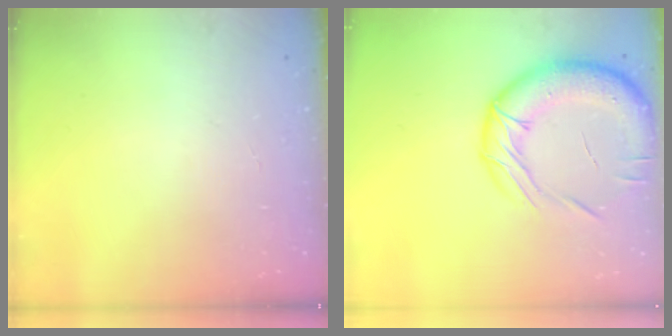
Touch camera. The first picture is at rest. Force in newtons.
{"total": 20.3, "press": 19.9, "slide": 4.2}